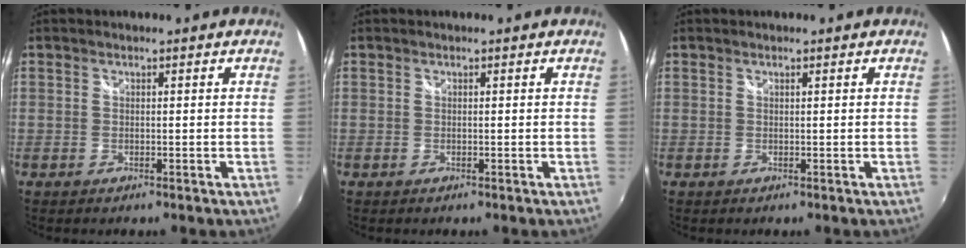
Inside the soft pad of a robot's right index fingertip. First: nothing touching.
{"total": 0.0}
{"total": 0.0}